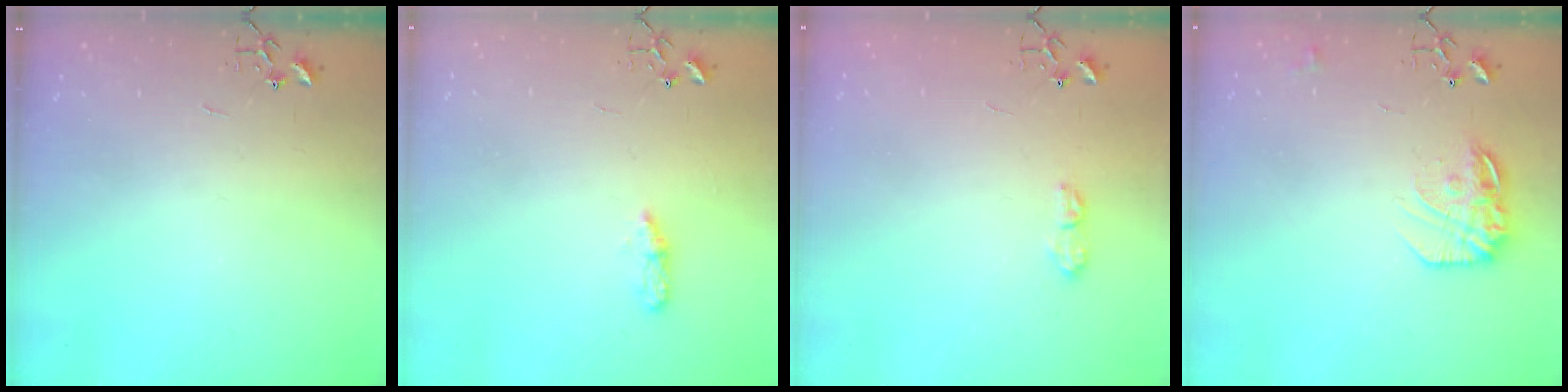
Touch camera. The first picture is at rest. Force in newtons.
{"total": 4.9, "press": 4.8, "slide": 0.6}
{"total": 7.0, "press": 7.0, "slide": 0.8}
{"total": 13.6, "press": 13.6, "slide": 0.7}